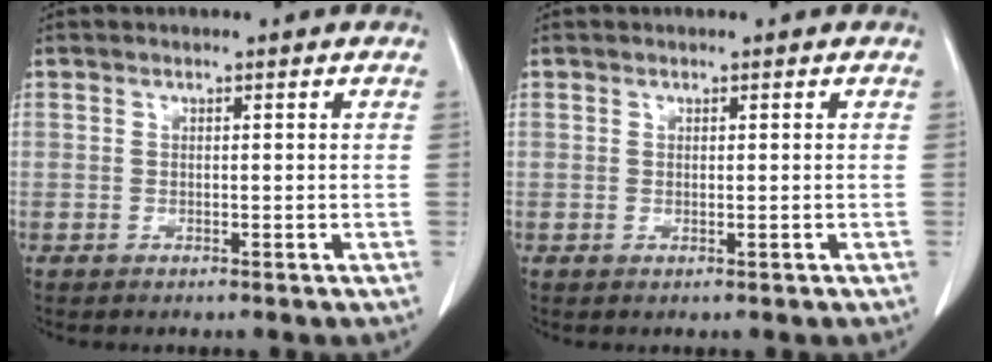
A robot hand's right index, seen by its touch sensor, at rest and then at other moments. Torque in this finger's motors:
{"motor_torque": [0.00, 0.00, 0.00, 0.00]}